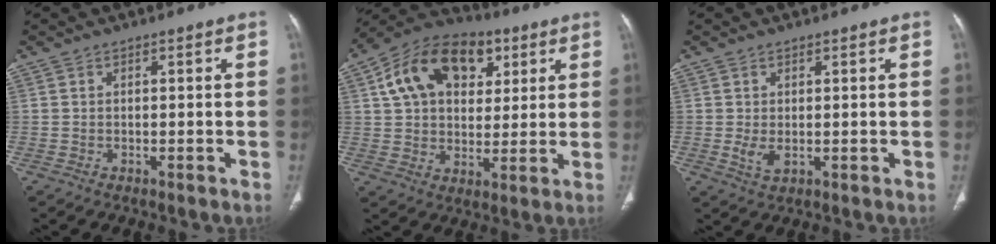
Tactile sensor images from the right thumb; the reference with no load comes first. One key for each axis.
{"total": 18.9, "fx": 7.1, "fy": 12.6, "fz": 12.1, "tx": -0.174, "ty": 0.005, "tz": 0.112}
{"total": 2.6, "fx": 0.0, "fy": 1.4, "fz": 2.3, "tx": -0.043, "ty": -0.008, "tz": 0.007}